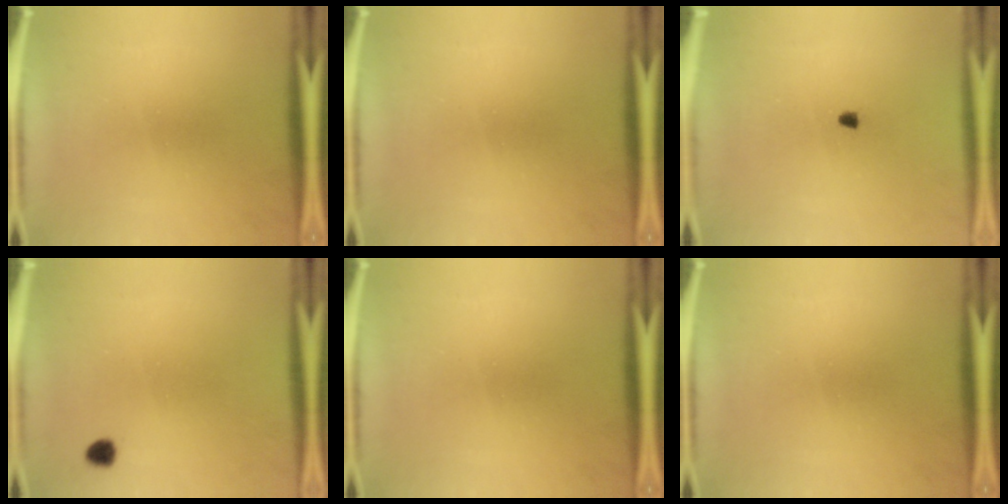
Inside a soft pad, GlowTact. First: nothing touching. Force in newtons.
{"total": 0.0}
{"total": 1.0}
{"total": 1.7}
{"total": 0.0}
{"total": 0.0}